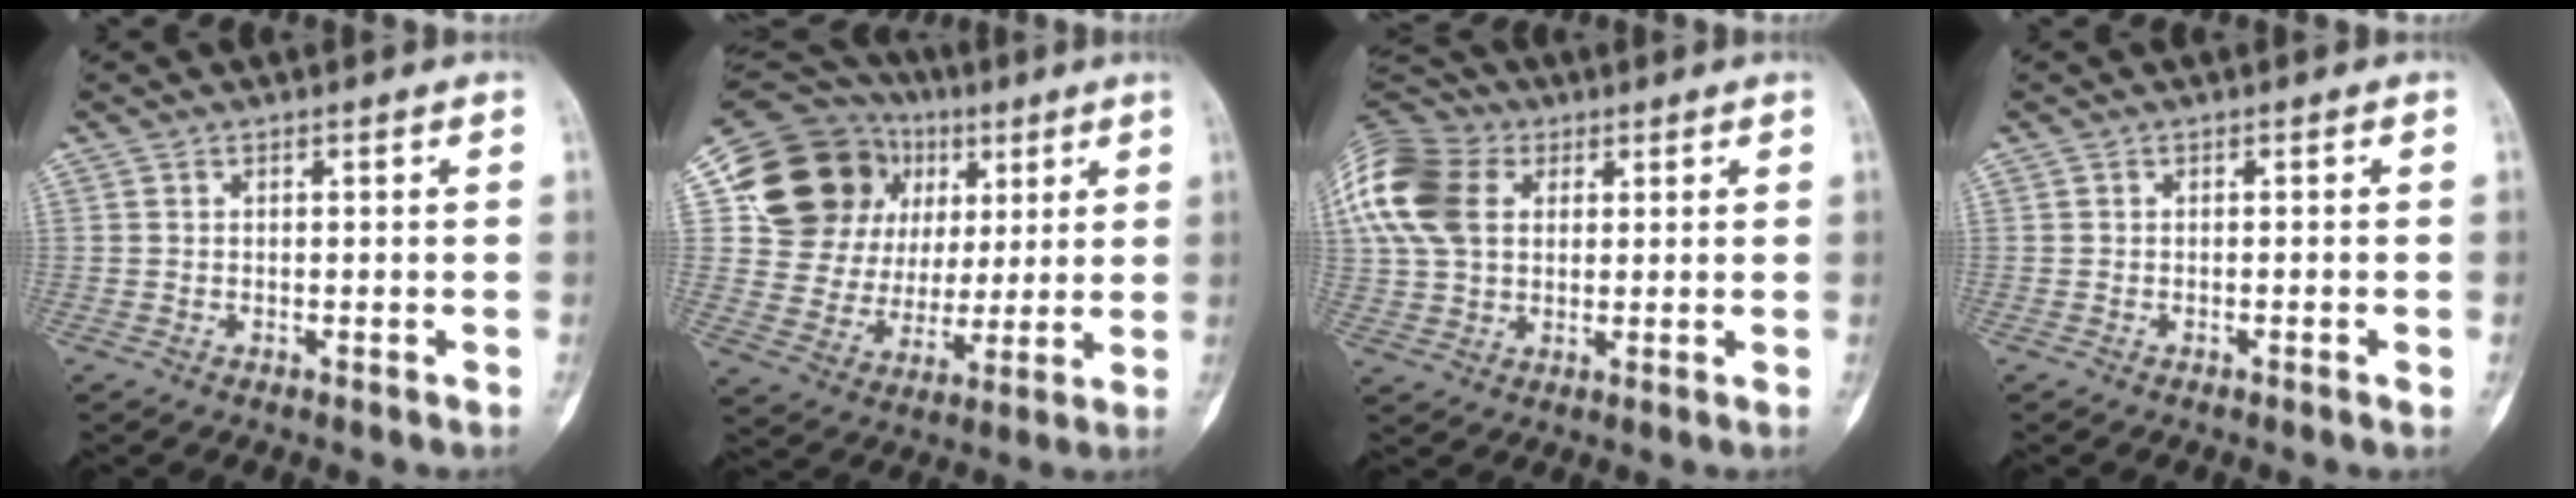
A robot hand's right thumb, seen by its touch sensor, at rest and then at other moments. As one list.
[{"total": 21.5, "force": [7.2, 17.9, 9.5], "torque": [-0.115, 0.027, 0.145]}, {"total": 17.4, "force": [5.0, 12.5, 11.0], "torque": [-0.238, 0.018, 0.088]}, {"total": 0.9, "force": [-0.4, 0.0, 0.8], "torque": [-0.011, 0.001, -0.005]}]